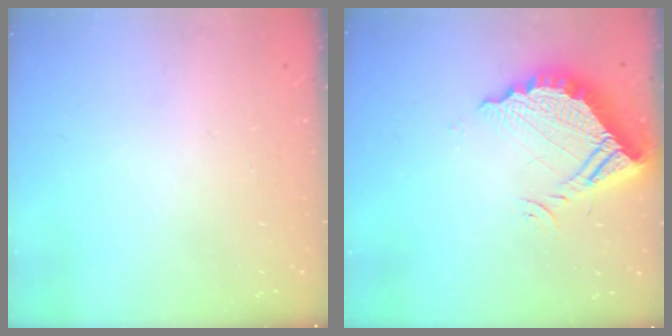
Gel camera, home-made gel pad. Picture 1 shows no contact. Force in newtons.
{"total": 14.2, "press": 14.2, "slide": 1.2}